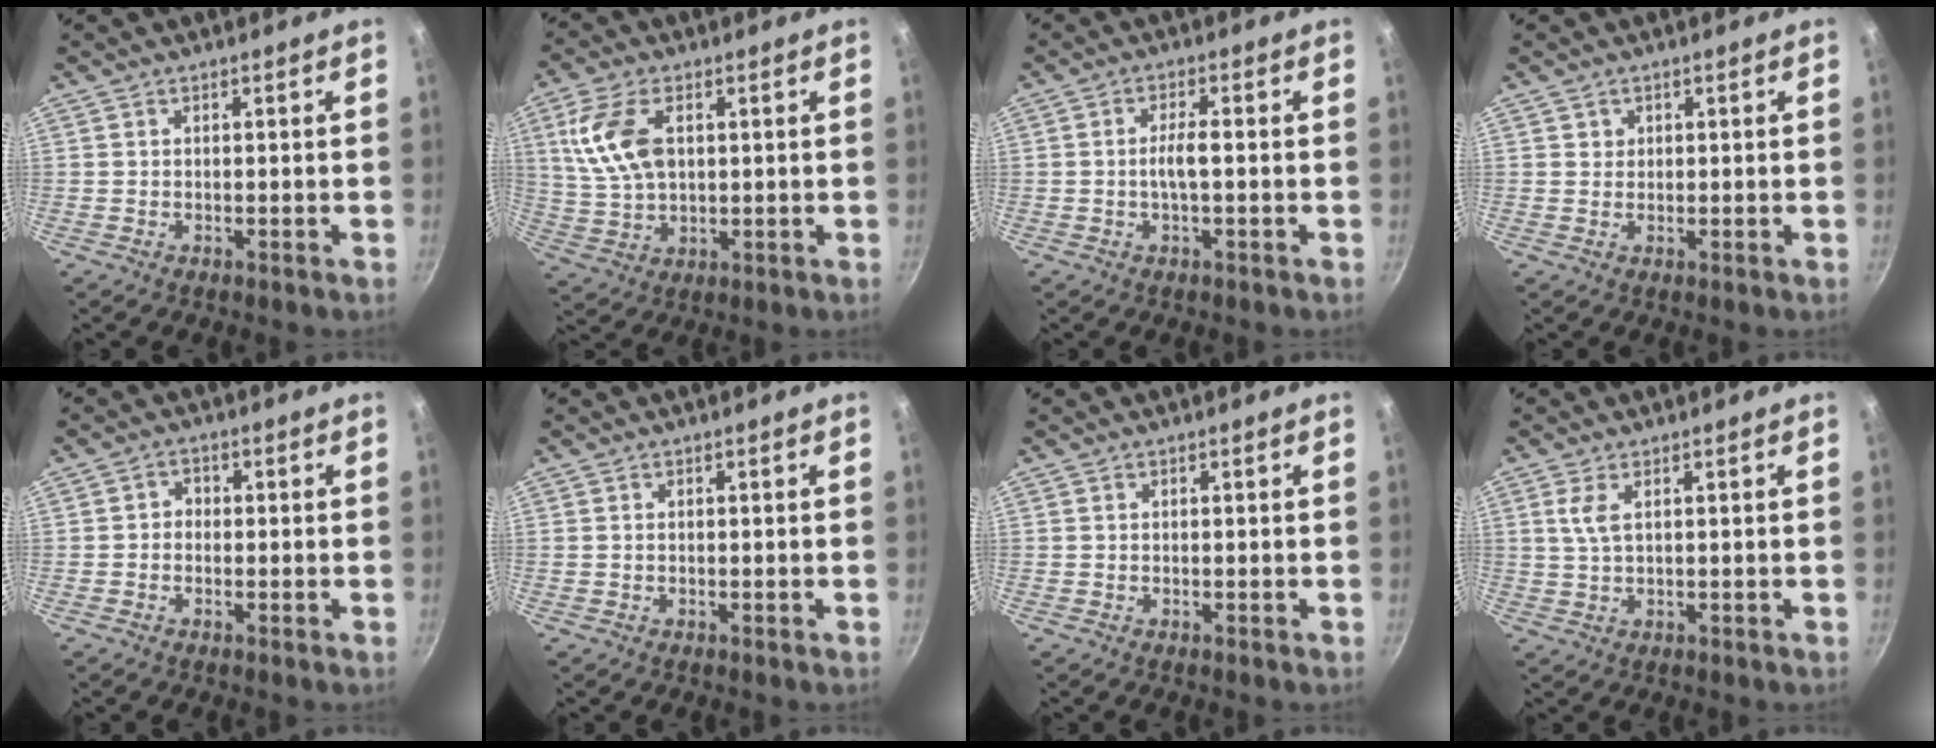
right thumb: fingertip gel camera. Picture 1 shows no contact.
{"total": 11.4, "force": [2.9, 6.6, 8.9], "torque": [-0.170, -0.003, 0.059]}
{"total": 3.5, "force": [-0.5, 0.8, 3.4], "torque": [-0.066, 0.013, -0.010]}
{"total": 1.3, "force": [0.5, 1.2, 0.1], "torque": [0.010, 0.004, 0.007]}
{"total": 2.1, "force": [-0.4, 1.9, 1.0], "torque": [-0.005, 0.010, -0.012]}
{"total": 0.0}
{"total": 0.0}
{"total": 3.3, "force": [1.1, 1.3, 2.8], "torque": [-0.061, -0.004, 0.024]}